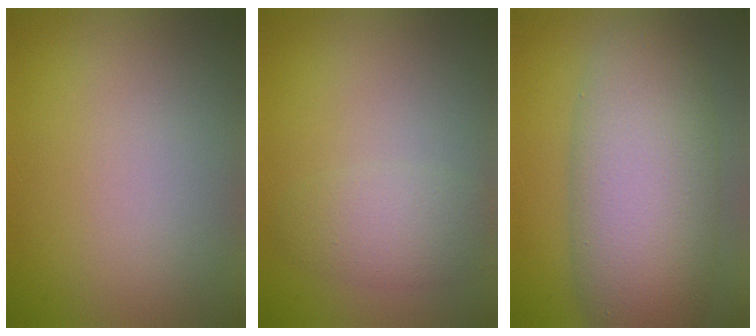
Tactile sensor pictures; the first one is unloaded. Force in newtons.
{"total": 3.1, "press": 3.1, "slide": 0.0}
{"total": 10.1, "press": 10.1, "slide": 0.3}